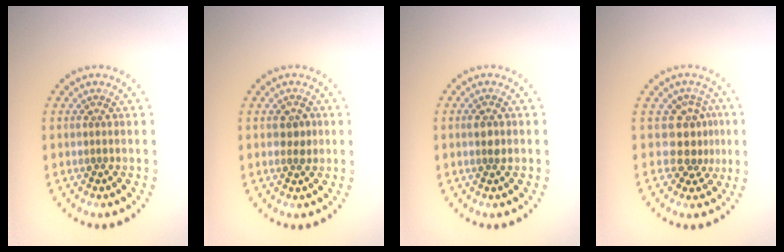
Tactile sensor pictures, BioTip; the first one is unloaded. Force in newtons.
{"total": 1.6, "press": 1.6, "slide": 0.3}
{"total": 1.3, "press": 1.3, "slide": 0.3}
{"total": 3.0, "press": 2.1, "slide": 2.2}